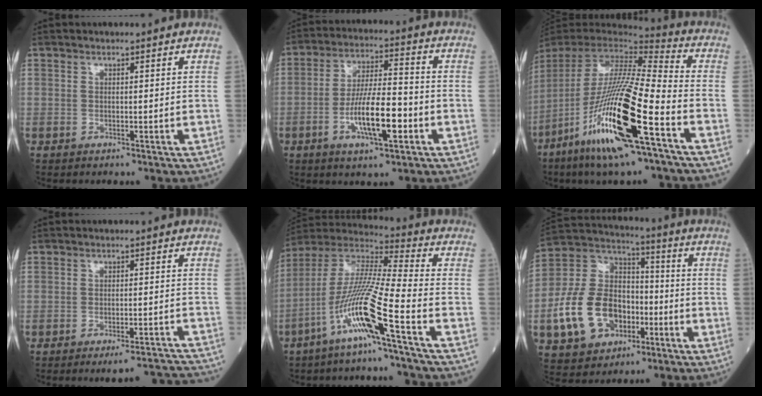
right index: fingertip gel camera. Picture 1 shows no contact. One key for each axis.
{"total": 10.6, "fx": -3.5, "fy": 2.0, "fz": 9.8, "tx": -0.180, "ty": 0.001, "tz": -0.063}
{"total": 22.7, "fx": -10.5, "fy": 1.1, "fz": 20.1, "tx": -0.412, "ty": -0.062, "tz": -0.209}
{"total": 9.3, "fx": -9.0, "fy": -0.3, "fz": 2.0, "tx": -0.003, "ty": 0.008, "tz": -0.116}
{"total": 14.3, "fx": -6.8, "fy": -1.4, "fz": 12.5, "tx": -0.261, "ty": -0.015, "tz": -0.142}
{"total": 15.7, "fx": -5.1, "fy": 11.2, "fz": 9.8, "tx": -0.227, "ty": 0.024, "tz": -0.086}